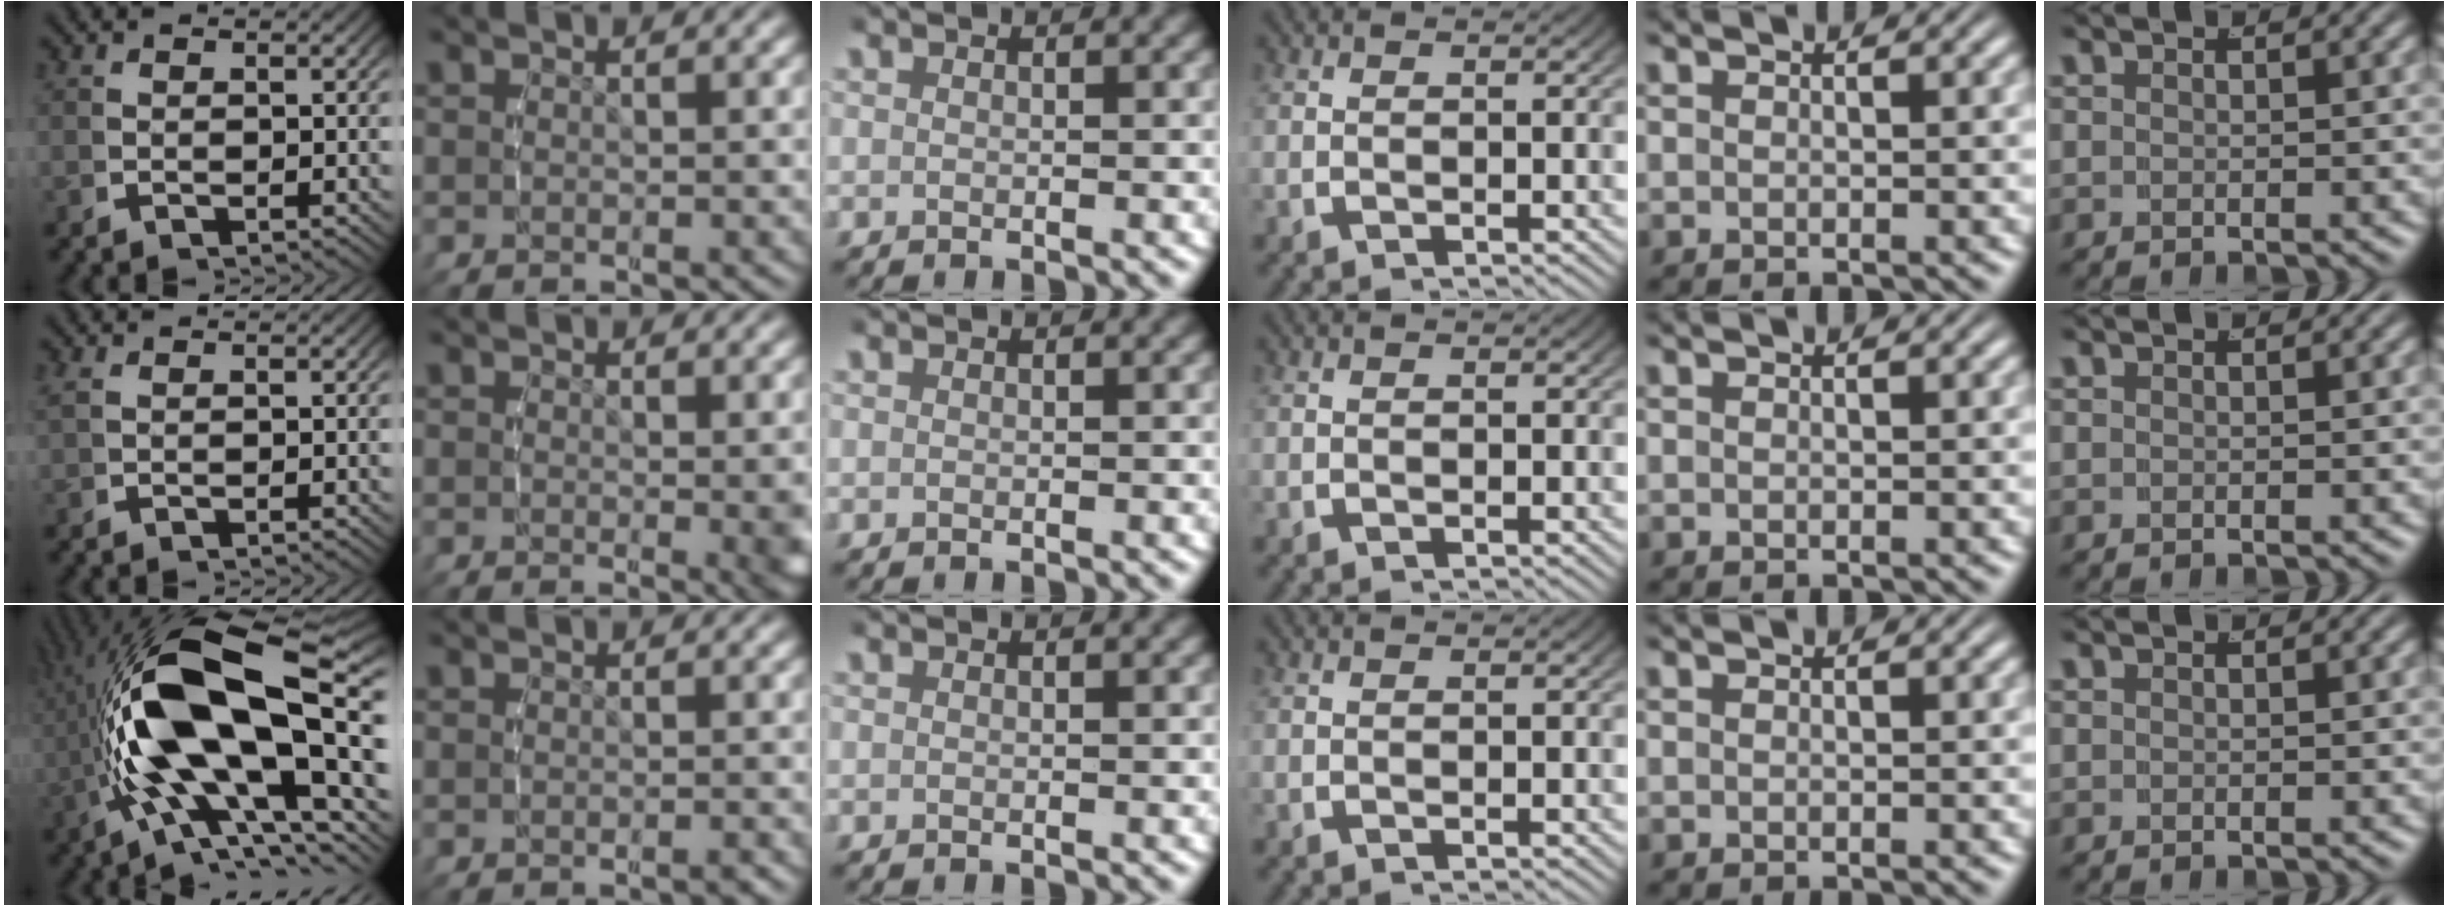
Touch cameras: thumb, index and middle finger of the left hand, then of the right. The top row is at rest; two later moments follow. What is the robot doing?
{"motion": "lift_and_place", "object": "button"}